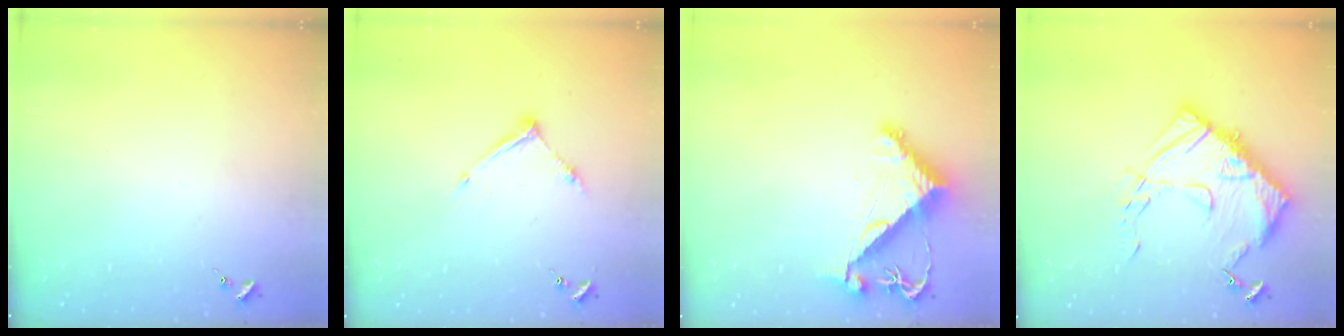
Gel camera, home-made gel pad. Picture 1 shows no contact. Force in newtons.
{"total": 8.6, "press": 8.6, "slide": 0.5}
{"total": 8.0, "press": 8.0, "slide": 0.7}
{"total": 15.2, "press": 15.1, "slide": 1.4}